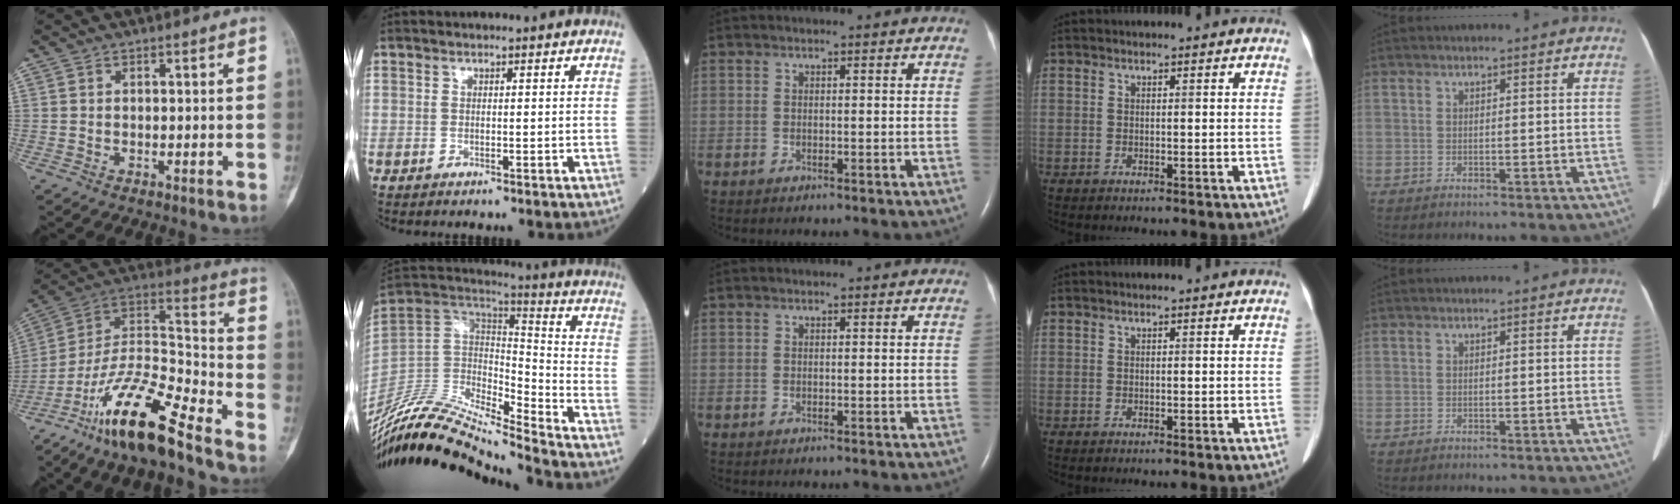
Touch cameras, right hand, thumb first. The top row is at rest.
{"thumb": {"total": 19.7, "force": [-14.1, 3.7, 13.3], "torque": [-0.251, 0.077, -0.259]}, "index": {"total": 21.8, "force": [-19.8, 1.5, 8.9], "torque": [-0.195, 0.012, -0.364]}}